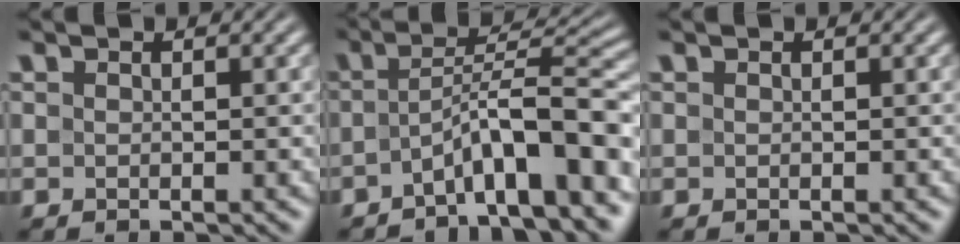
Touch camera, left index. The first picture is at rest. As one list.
[{"total": 8.0, "force": [-3.3, 1.7, 7.1], "torque": [-0.103, 0.020, -0.061]}, {"total": 0.0}]